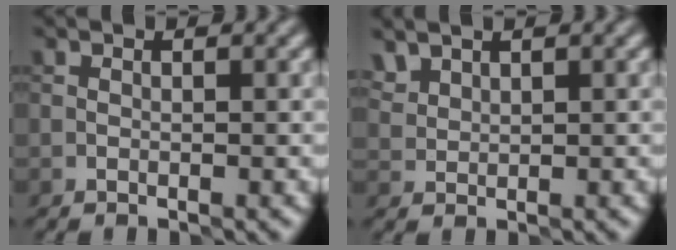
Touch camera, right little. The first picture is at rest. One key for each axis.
{"total": 1.7, "fx": 1.5, "fy": 0.7, "fz": 0.3, "tx": -0.012, "ty": 0.006, "tz": 0.040}